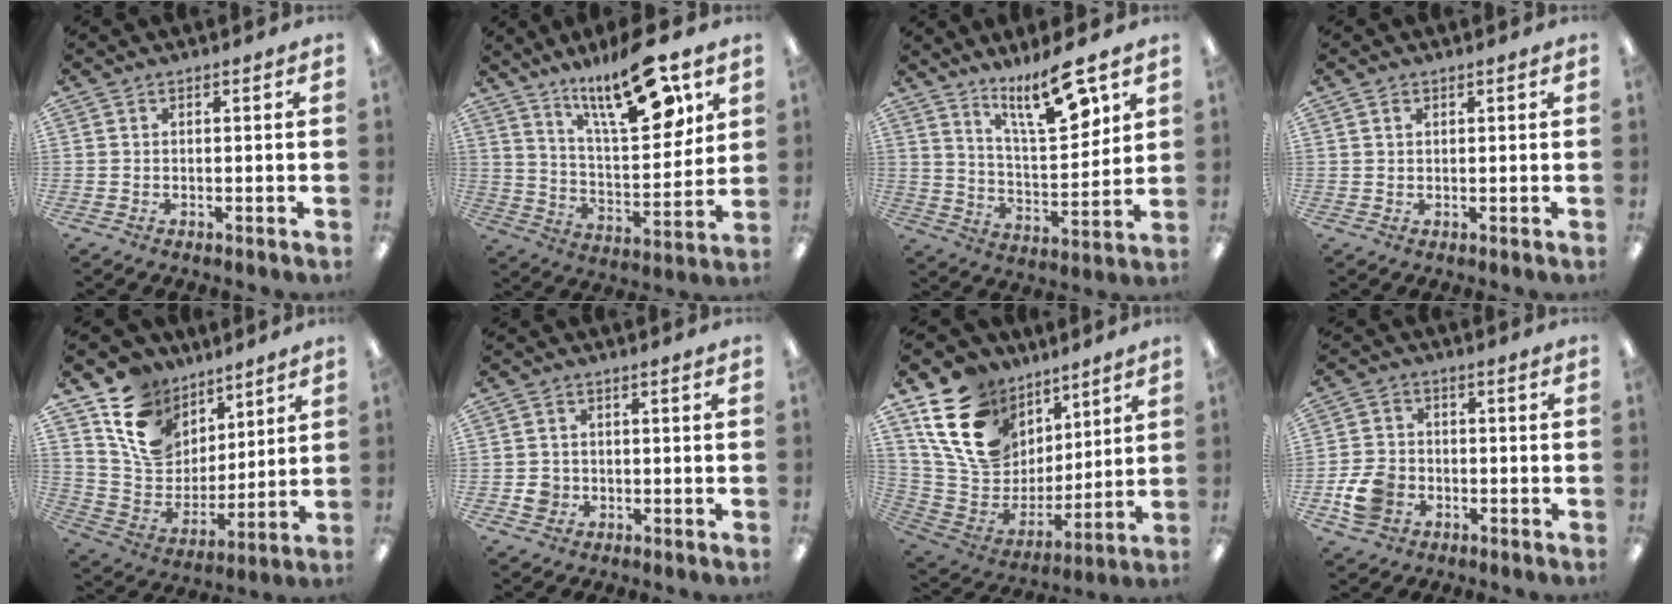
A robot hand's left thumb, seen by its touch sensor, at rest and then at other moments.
{"total": 20.9, "force": [13.6, 6.8, 14.3], "torque": [-0.227, -0.070, 0.220]}
{"total": 12.5, "force": [9.1, 3.6, 7.7], "torque": [-0.114, -0.052, 0.154]}
{"total": 1.0, "force": [0.6, 0.6, 0.5], "torque": [-0.012, 0.002, 0.011]}
{"total": 15.5, "force": [9.2, 11.2, 5.6], "torque": [-0.115, -0.054, 0.182]}
{"total": 3.1, "force": [-0.8, 2.8, 1.2], "torque": [-0.011, 0.000, -0.015]}
{"total": 20.8, "force": [10.1, 15.2, 10.0], "torque": [-0.197, -0.033, 0.198]}
{"total": 8.3, "force": [-3.1, 6.2, 4.5], "torque": [-0.093, 0.012, -0.057]}